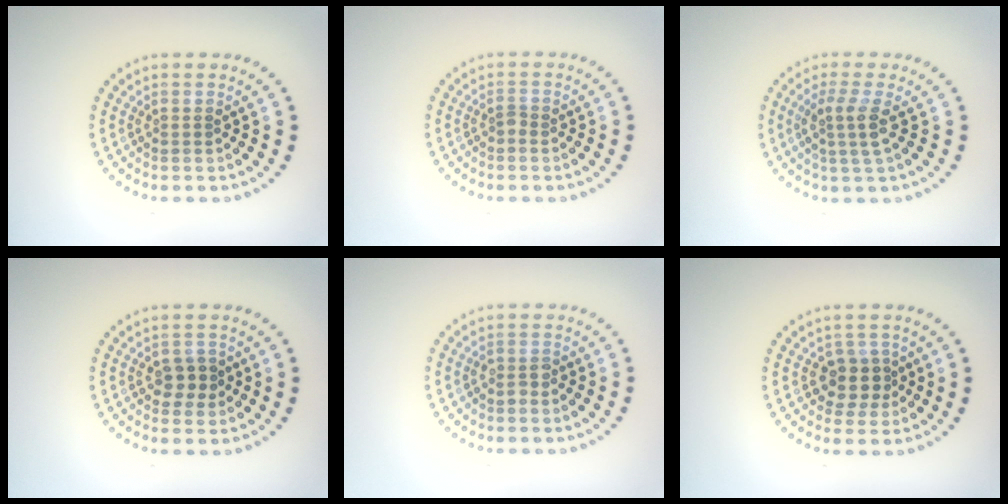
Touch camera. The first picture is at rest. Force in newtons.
{"total": 0.7, "press": 0.5, "slide": 0.5}
{"total": 2.5, "press": 2.0, "slide": 1.6}
{"total": 2.2, "press": 2.1, "slide": 0.4}
{"total": 1.0, "press": 0.9, "slide": 0.5}
{"total": 2.6, "press": 2.4, "slide": 1.1}